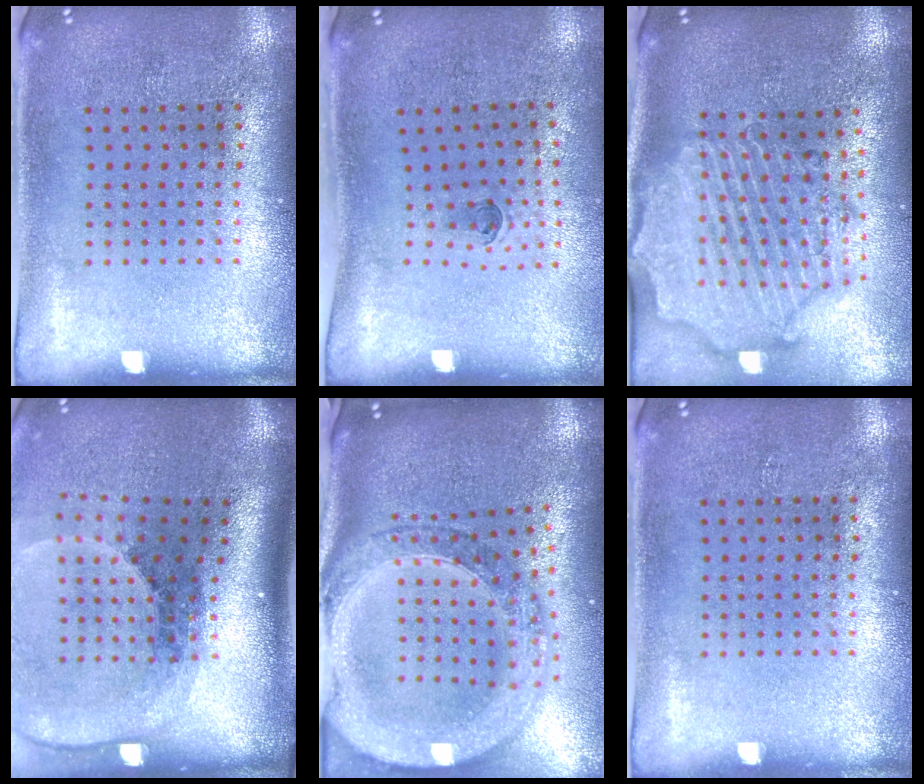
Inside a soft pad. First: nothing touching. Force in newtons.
{"total": 0.5, "press": 0.3, "slide": 0.4}
{"total": 3.2, "press": 2.8, "slide": 1.6}
{"total": 2.8, "press": 1.9, "slide": 2.0}
{"total": 2.8, "press": 2.3, "slide": 1.6}
{"total": 0.0}